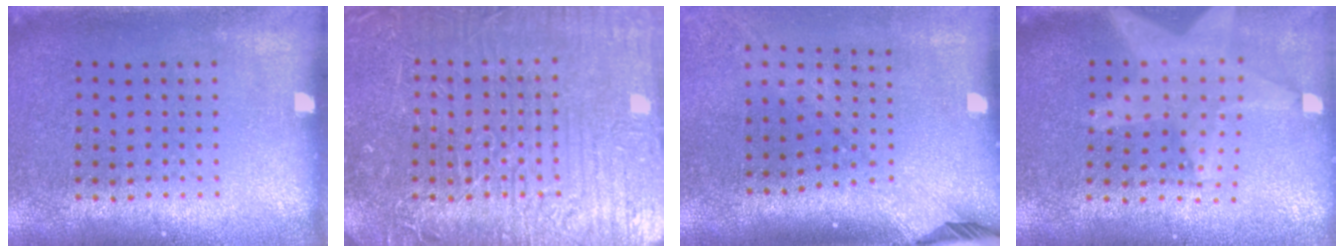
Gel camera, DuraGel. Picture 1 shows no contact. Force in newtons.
{"total": 7.7, "press": 7.7, "slide": 1.1}
{"total": 2.3, "press": 1.7, "slide": 1.5}
{"total": 2.3, "press": 1.9, "slide": 1.3}